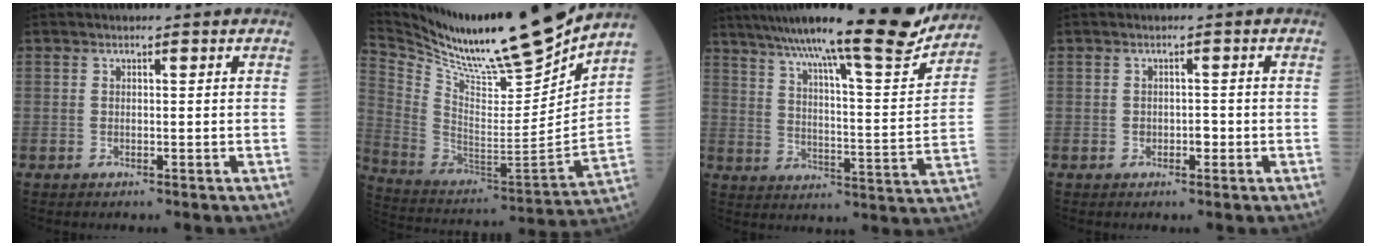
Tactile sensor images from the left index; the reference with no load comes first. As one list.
[{"total": 22.2, "force": [19.8, 0.1, 10.2], "torque": [-0.195, -0.056, 0.333]}, {"total": 23.3, "force": [19.9, 1.2, 12.1], "torque": [-0.199, -0.032, 0.278]}, {"total": 1.2, "force": [-0.5, 0.8, 0.8], "torque": [-0.011, -0.001, -0.007]}]